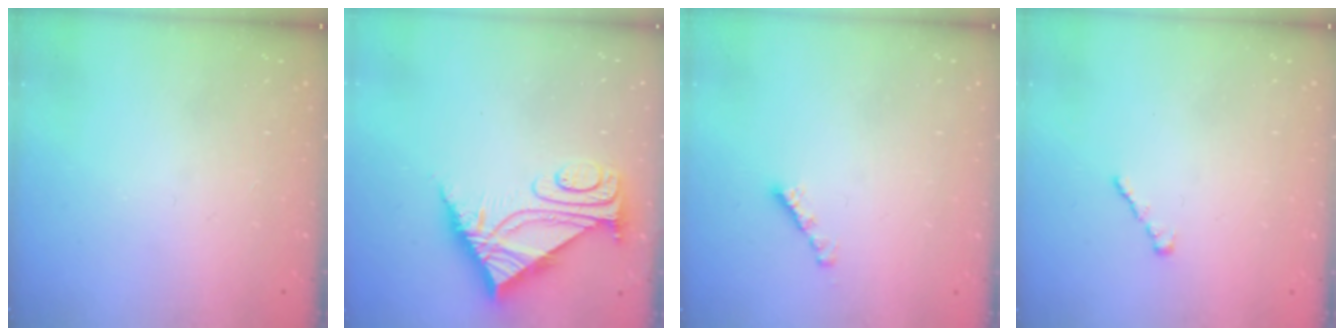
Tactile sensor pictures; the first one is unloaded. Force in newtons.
{"total": 7.1, "press": 7.0, "slide": 0.7}
{"total": 2.3, "press": 2.3, "slide": 0.2}
{"total": 1.4, "press": 1.3, "slide": 0.5}